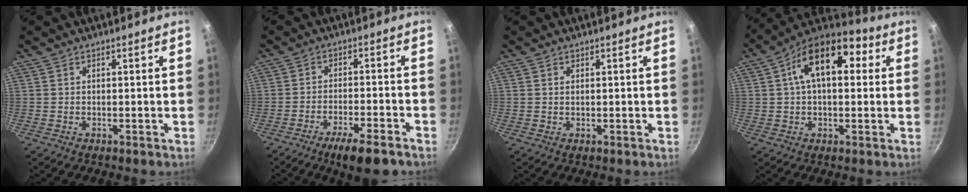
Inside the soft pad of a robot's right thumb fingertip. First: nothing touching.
{"total": 8.2, "force": [-5.6, 1.6, 5.8], "torque": [-0.093, 0.027, -0.087]}
{"total": 0.8, "force": [0.2, 0.4, 0.6], "torque": [-0.010, 0.001, 0.005]}
{"total": 15.8, "force": [4.0, 9.0, 12.4], "torque": [-0.165, 0.023, 0.044]}